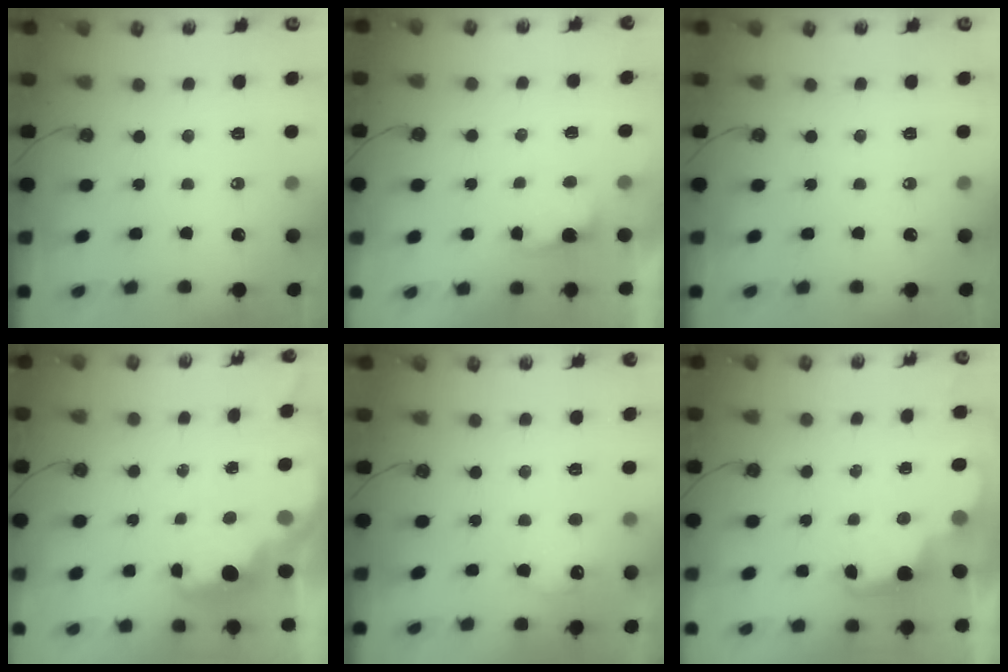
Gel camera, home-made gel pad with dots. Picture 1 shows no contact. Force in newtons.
{"total": 2.6, "press": 2.4, "slide": 0.9}
{"total": 0.0}
{"total": 2.7, "press": 2.6, "slide": 0.5}
{"total": 8.4, "press": 8.4, "slide": 0.5}
{"total": 3.2, "press": 3.1, "slide": 0.6}